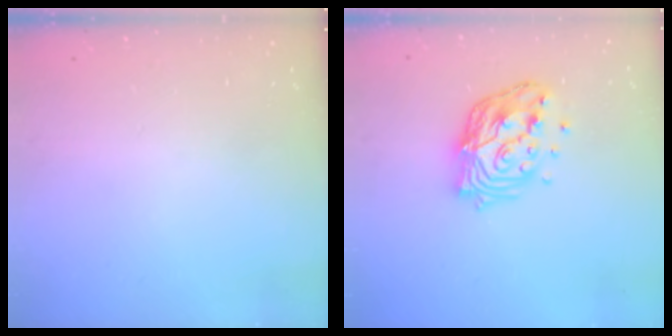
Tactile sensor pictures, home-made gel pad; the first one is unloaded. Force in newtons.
{"total": 14.8, "press": 14.7, "slide": 1.5}